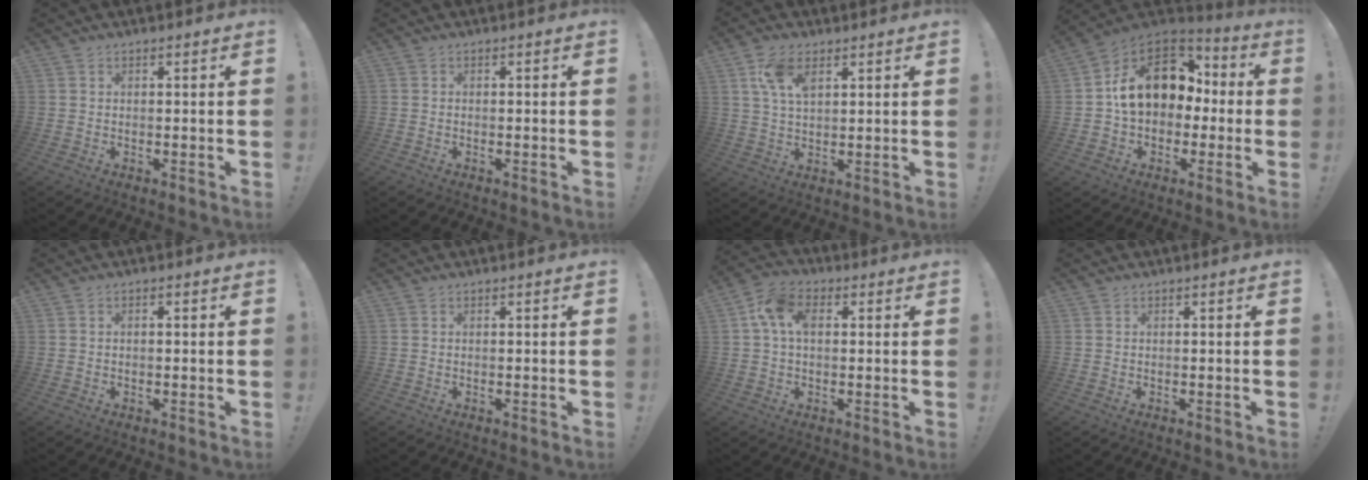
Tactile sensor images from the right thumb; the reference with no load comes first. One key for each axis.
{"total": 0.6, "fx": -0.5, "fy": 0.4, "fz": 0.0, "tx": -0.002, "ty": 0.002, "tz": -0.008}
{"total": 8.9, "fx": 4.1, "fy": 4.8, "fz": 6.3, "tx": -0.116, "ty": -0.004, "tz": 0.076}
{"total": 18.1, "fx": 4.1, "fy": 13.3, "fz": 11.6, "tx": -0.166, "ty": 0.002, "tz": 0.082}
{"total": 0.8, "fx": -0.4, "fy": 0.4, "fz": 0.6, "tx": -0.011, "ty": 0.003, "tz": -0.008}
{"total": 0.0}
{"total": 9.8, "fx": 1.9, "fy": 6.4, "fz": 7.2, "tx": -0.141, "ty": 0.012, "tz": 0.039}
{"total": 0.0}